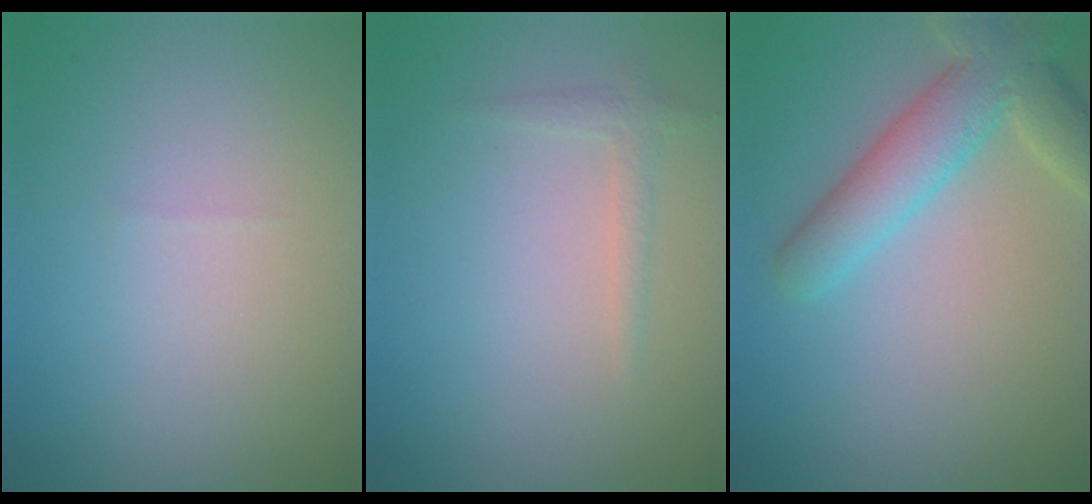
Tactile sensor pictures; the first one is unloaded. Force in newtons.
{"total": 1.2, "press": 1.2, "slide": 0.0}
{"total": 5.6, "press": 5.6, "slide": 0.4}